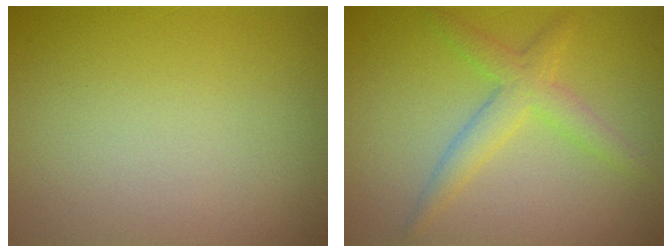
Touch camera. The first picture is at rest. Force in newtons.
{"total": 2.9, "press": 2.9, "slide": 0.1}